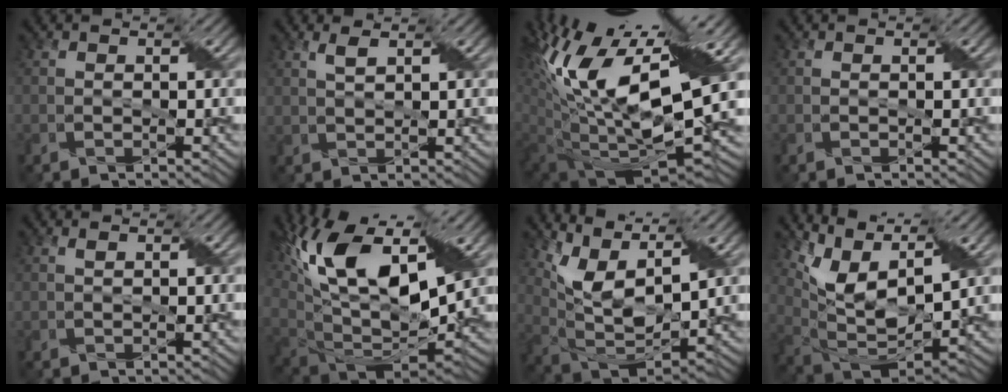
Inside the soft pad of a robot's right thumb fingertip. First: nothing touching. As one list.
[{"total": 1.7, "force": [1.1, 0.4, 1.3], "torque": [-0.037, 0.002, 0.024]}, {"total": 18.0, "force": [6.5, 8.3, 14.6], "torque": [-0.277, 0.009, 0.114]}, {"total": 0.0}, {"total": 0.6, "force": [0.5, 0.2, 0.4], "torque": [-0.015, 0.003, 0.010]}, {"total": 19.7, "force": [8.2, 9.0, 15.5], "torque": [-0.318, 0.029, 0.138]}, {"total": 10.9, "force": [5.5, 4.7, 8.1], "torque": [-0.182, 0.002, 0.107]}, {"total": 12.6, "force": [6.2, 5.7, 9.4], "torque": [-0.211, 0.011, 0.117]}]